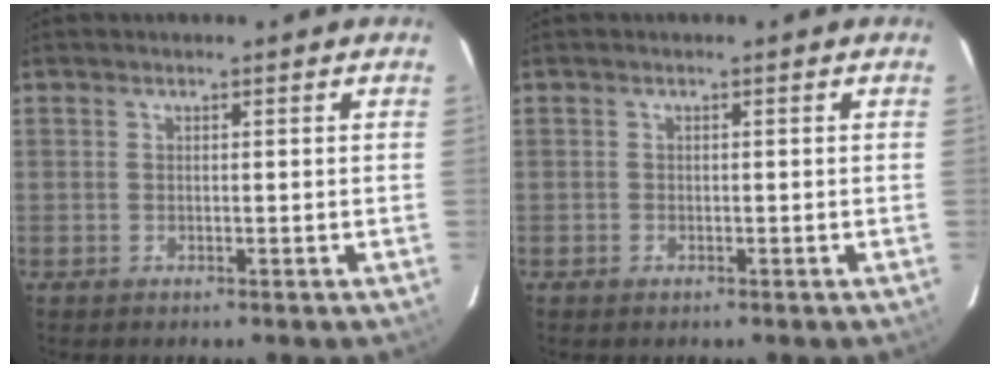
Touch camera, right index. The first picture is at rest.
{"total": 0.8, "force": [-0.5, 0.6, 0.0], "torque": [-0.002, 0.001, -0.009]}